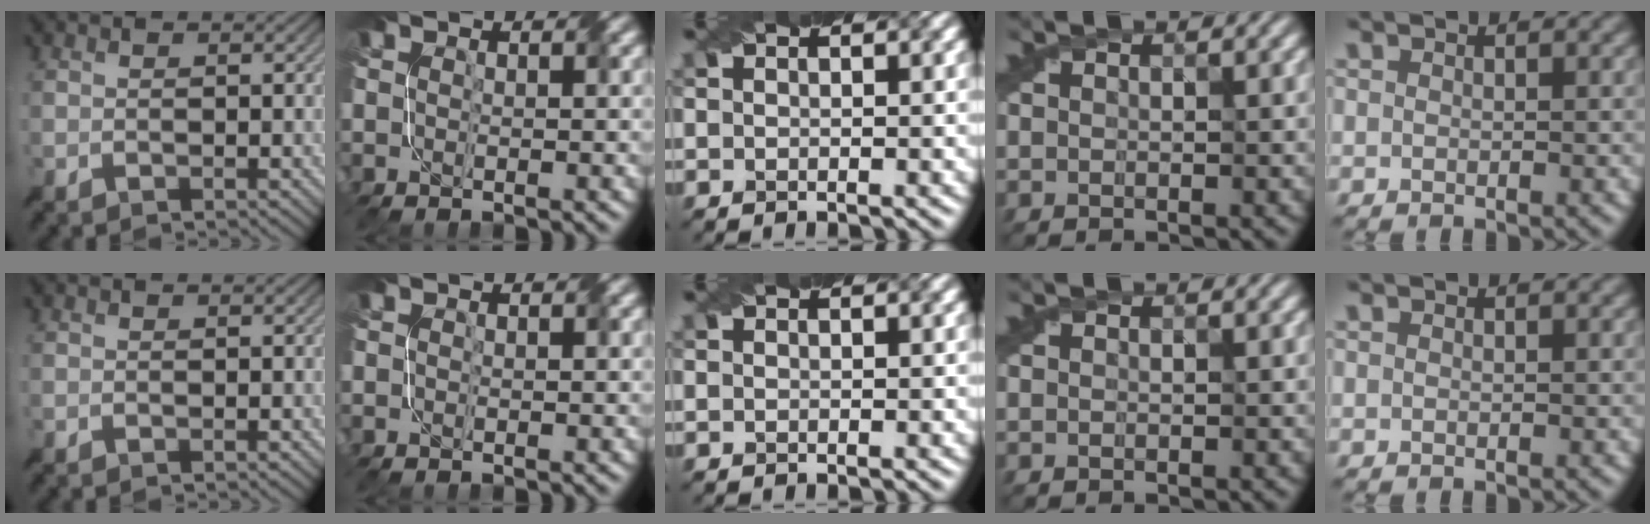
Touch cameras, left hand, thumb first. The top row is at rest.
{}